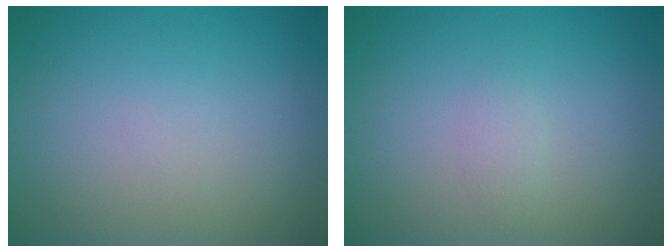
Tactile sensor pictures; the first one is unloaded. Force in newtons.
{"total": 0.8, "press": 0.8, "slide": 0.1}